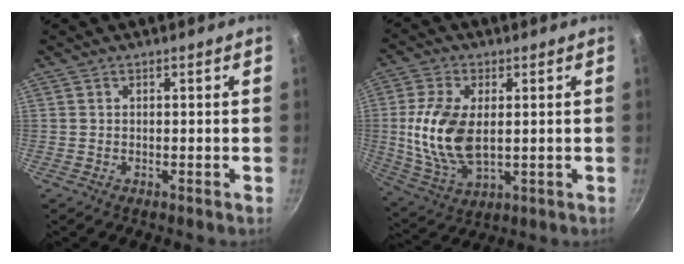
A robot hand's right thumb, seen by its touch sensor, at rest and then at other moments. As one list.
[{"total": 13.8, "force": [0.9, 7.9, 11.3], "torque": [-0.222, -0.006, 0.023]}]